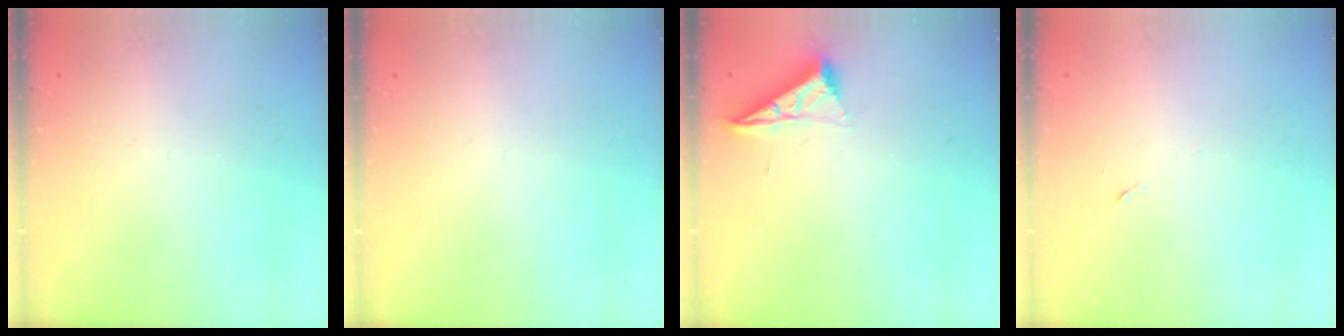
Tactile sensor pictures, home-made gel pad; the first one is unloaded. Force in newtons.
{"total": 0.0}
{"total": 7.1, "press": 7.1, "slide": 0.5}
{"total": 3.3, "press": 3.0, "slide": 1.4}